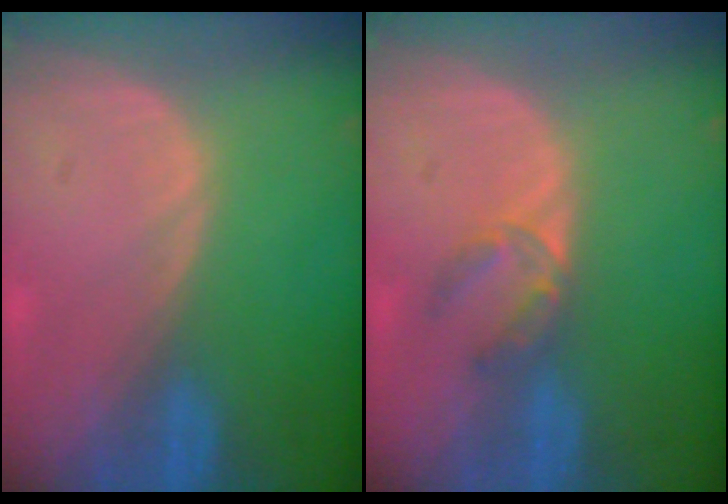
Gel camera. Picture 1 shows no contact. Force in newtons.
{"total": 3.4, "press": 3.2, "slide": 1.0}